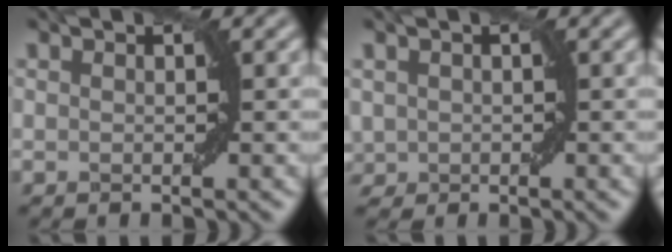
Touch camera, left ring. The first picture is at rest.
{"total": 1.5, "force": [0.0, 1.4, 0.5], "torque": [-0.011, 0.001, 0.000]}